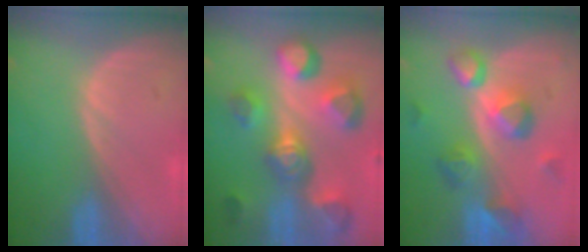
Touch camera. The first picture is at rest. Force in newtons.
{"total": 11.1, "press": 10.0, "slide": 4.8}
{"total": 9.5, "press": 8.4, "slide": 4.5}